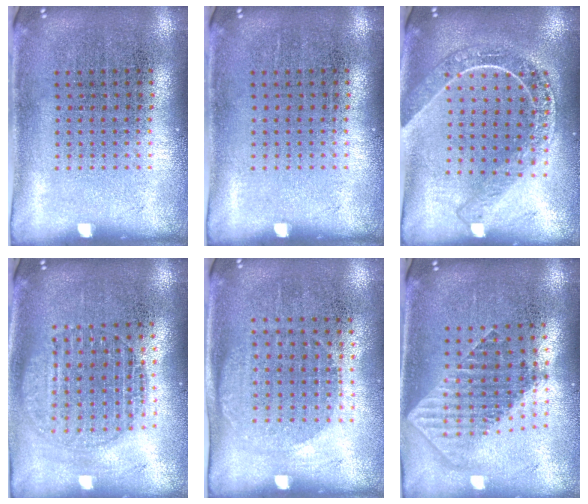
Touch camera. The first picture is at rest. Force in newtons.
{"total": 0.0}
{"total": 2.0, "press": 1.7, "slide": 1.0}
{"total": 1.8, "press": 1.5, "slide": 1.0}
{"total": 1.1, "press": 1.0, "slide": 0.5}
{"total": 1.9, "press": 1.5, "slide": 1.1}